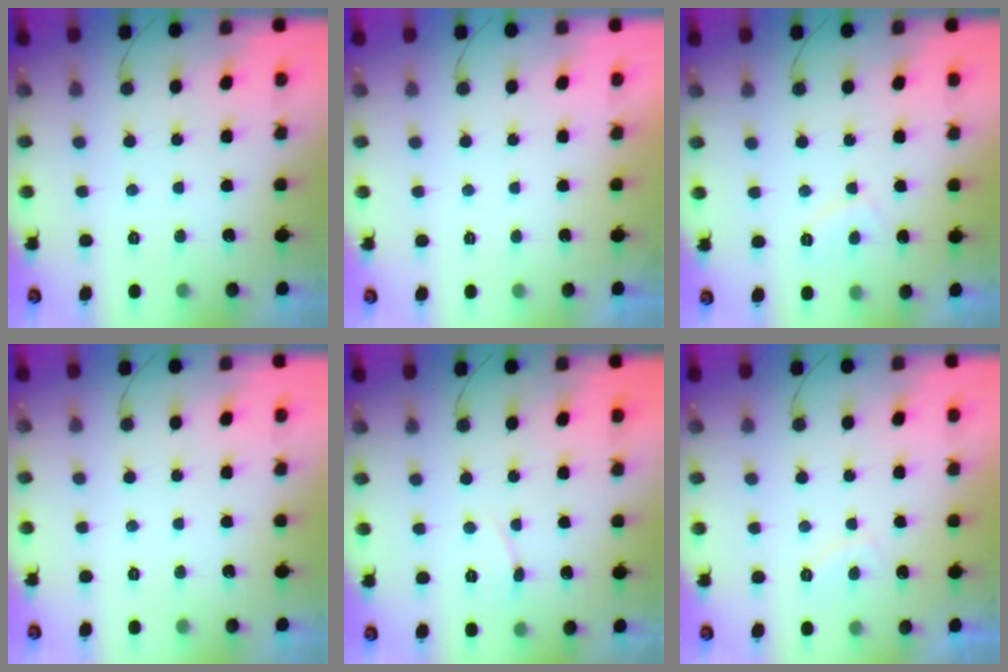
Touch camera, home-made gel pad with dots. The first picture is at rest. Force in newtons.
{"total": 2.2, "press": 2.1, "slide": 0.3}
{"total": 2.5, "press": 2.4, "slide": 0.8}
{"total": 0.0}
{"total": 2.9, "press": 2.9, "slide": 0.3}
{"total": 1.9, "press": 1.7, "slide": 0.8}